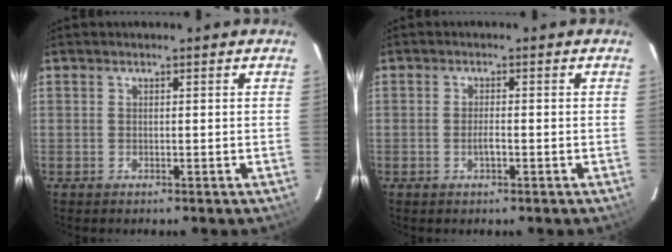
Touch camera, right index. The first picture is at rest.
{"total": 1.7, "force": [-0.7, 0.4, 1.5], "torque": [-0.029, -0.001, -0.013]}